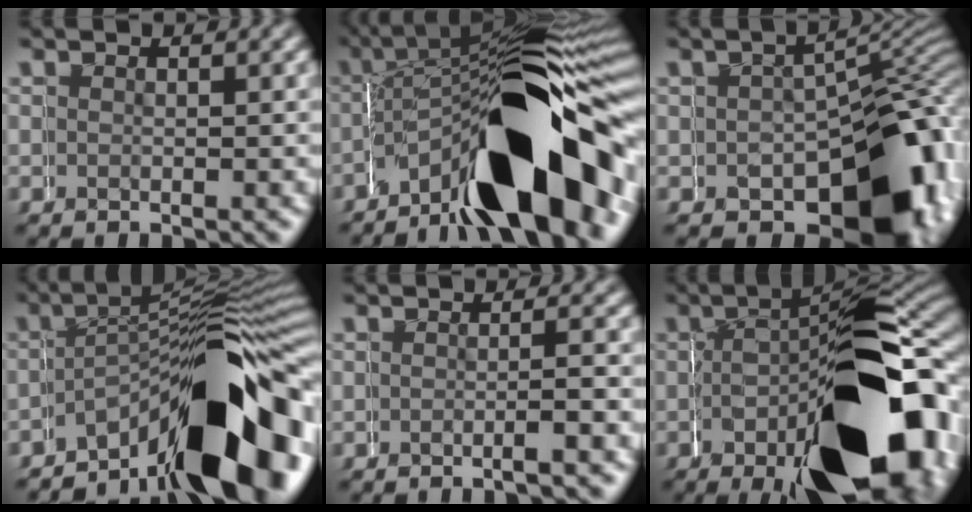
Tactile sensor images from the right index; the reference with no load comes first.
{"total": 18.3, "force": [-5.0, 7.5, 15.9], "torque": [-0.212, 0.011, -0.076]}
{"total": 13.7, "force": [-4.7, 8.0, 10.1], "torque": [-0.146, -0.029, -0.052]}
{"total": 13.8, "force": [-6.5, 5.5, 10.9], "torque": [-0.138, 0.007, -0.095]}
{"total": 1.3, "force": [-0.3, -1.2, 0.1], "torque": [0.008, 0.006, -0.008]}
{"total": 22.4, "force": [-5.0, 11.1, 18.8], "torque": [-0.270, -0.010, -0.066]}